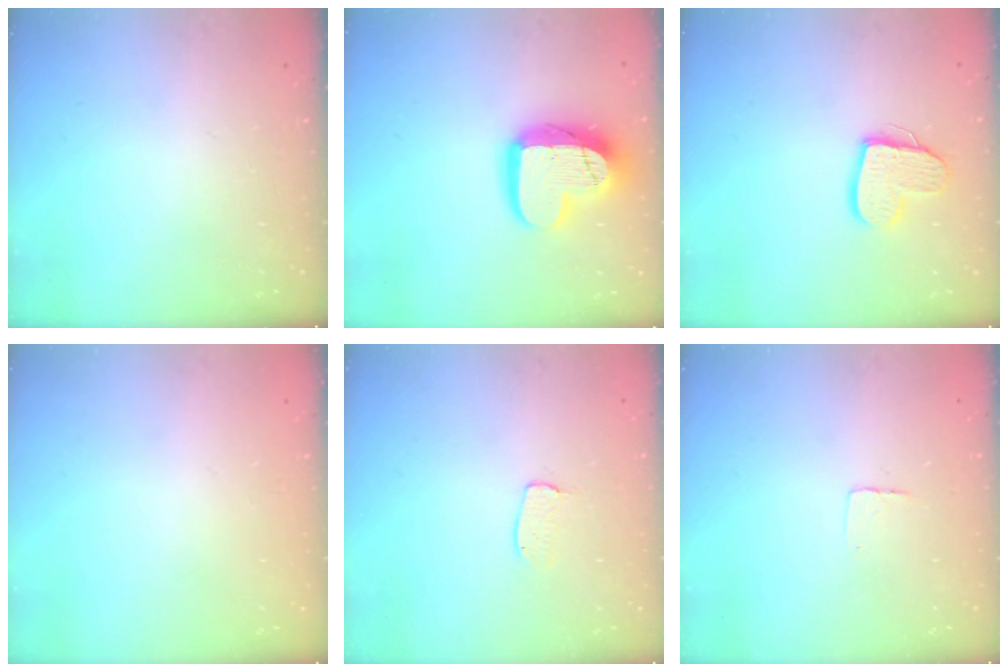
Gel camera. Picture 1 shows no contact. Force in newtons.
{"total": 16.1, "press": 16.1, "slide": 0.9}
{"total": 11.8, "press": 11.7, "slide": 1.2}
{"total": 0.0}
{"total": 5.8, "press": 5.8, "slide": 0.2}
{"total": 2.9, "press": 2.9, "slide": 0.2}